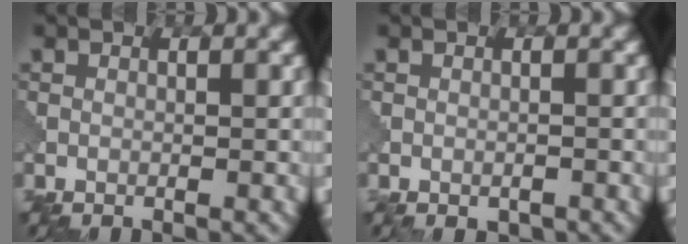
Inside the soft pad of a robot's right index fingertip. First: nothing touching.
{"total": 1.1, "force": [-1.0, 0.2, -0.1], "torque": [0.003, -0.006, -0.004]}